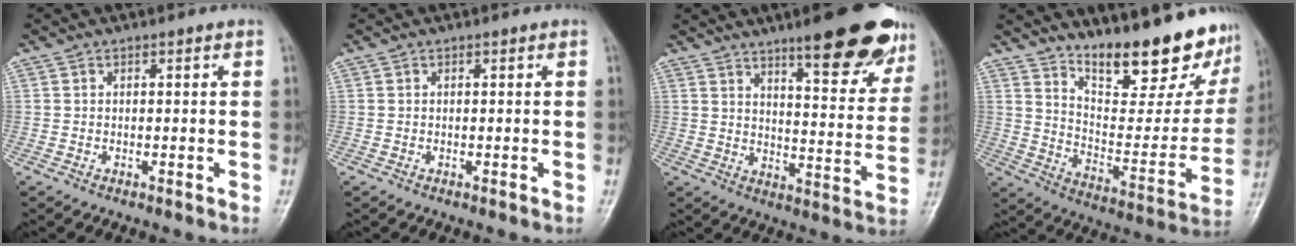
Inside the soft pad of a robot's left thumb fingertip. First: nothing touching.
{"total": 0.0}
{"total": 19.1, "force": [12.2, 4.9, 13.9], "torque": [-0.143, -0.061, 0.169]}
{"total": 22.5, "force": [17.0, 6.7, 13.1], "torque": [-0.148, -0.114, 0.254]}